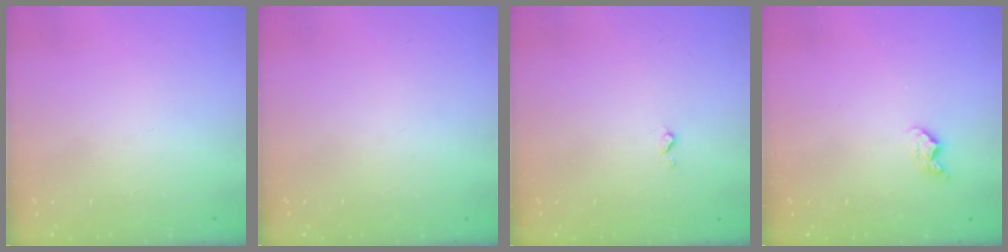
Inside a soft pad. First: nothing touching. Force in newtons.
{"total": 0.0}
{"total": 2.8, "press": 2.7, "slide": 0.4}
{"total": 4.9, "press": 4.8, "slide": 0.8}